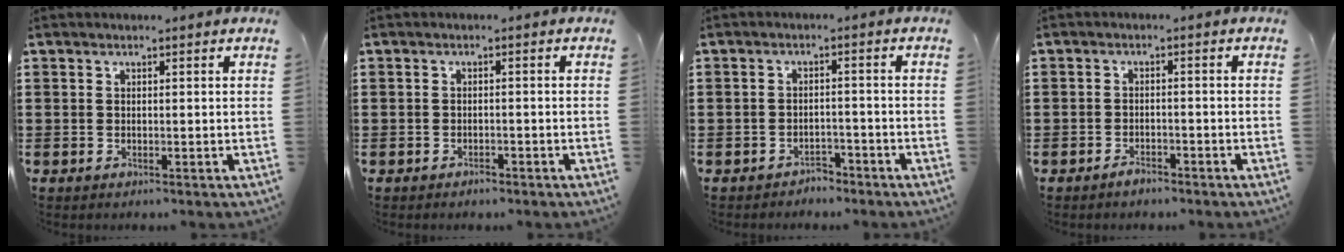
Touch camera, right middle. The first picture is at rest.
{"total": 0.9, "force": [-0.8, 0.4, 0.2], "torque": [-0.006, 0.001, -0.019]}
{"total": 2.3, "force": [-2.2, 0.4, -0.1], "torque": [-0.007, 0.003, -0.049]}
{"total": 1.7, "force": [-1.6, 0.6, 0.4], "torque": [-0.010, 0.001, -0.032]}